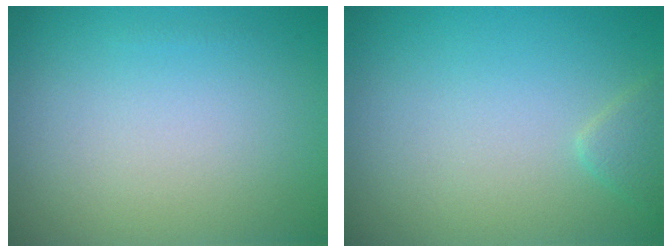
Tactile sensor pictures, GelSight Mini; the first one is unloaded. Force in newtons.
{"total": 1.3, "press": 1.3, "slide": 0.1}